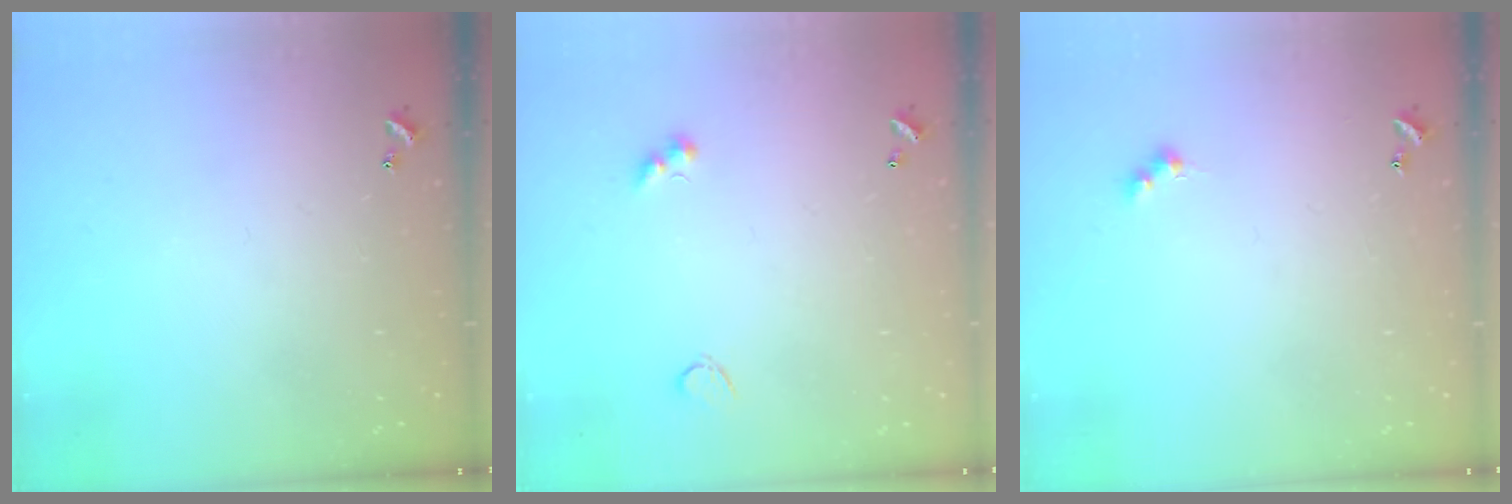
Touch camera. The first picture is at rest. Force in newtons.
{"total": 3.7, "press": 3.7, "slide": 0.7}
{"total": 3.0, "press": 2.9, "slide": 0.5}